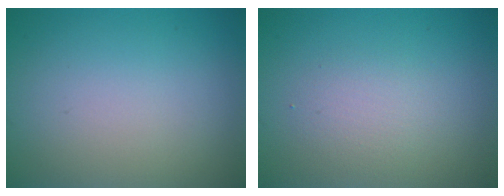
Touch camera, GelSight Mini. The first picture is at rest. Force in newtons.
{"total": 2.0, "press": 2.0, "slide": 0.1}